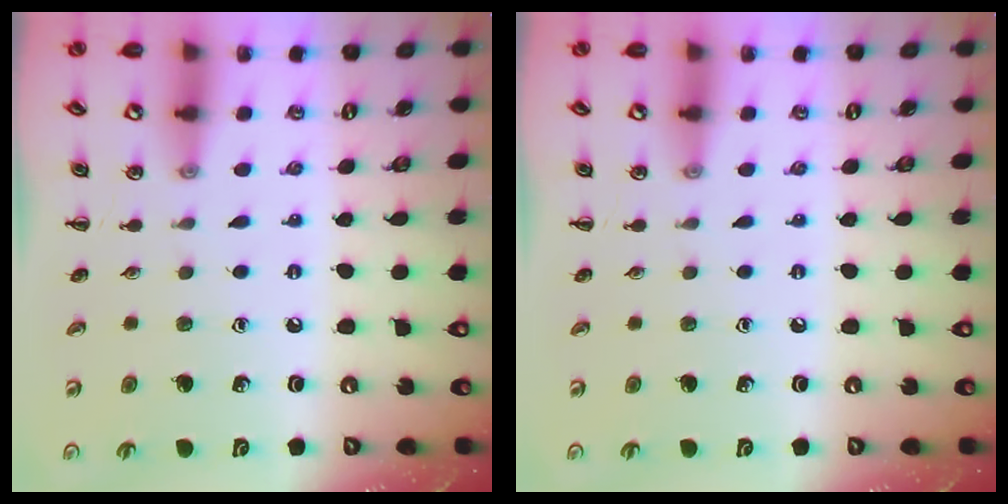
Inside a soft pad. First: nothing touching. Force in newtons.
{"total": 0.0}